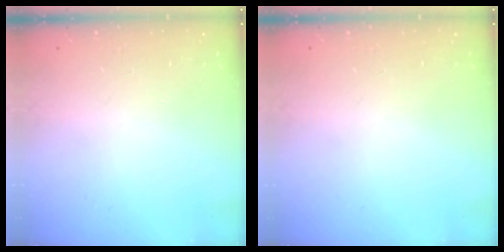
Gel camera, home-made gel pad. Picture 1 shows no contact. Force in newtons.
{"total": 0.0}